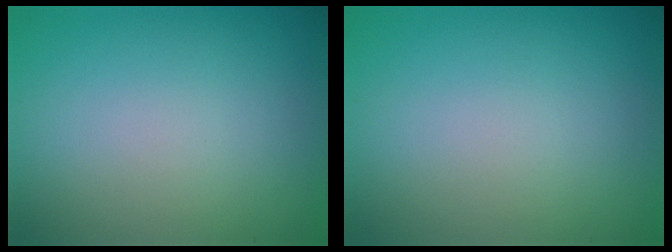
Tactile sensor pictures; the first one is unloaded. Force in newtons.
{"total": 0.0}